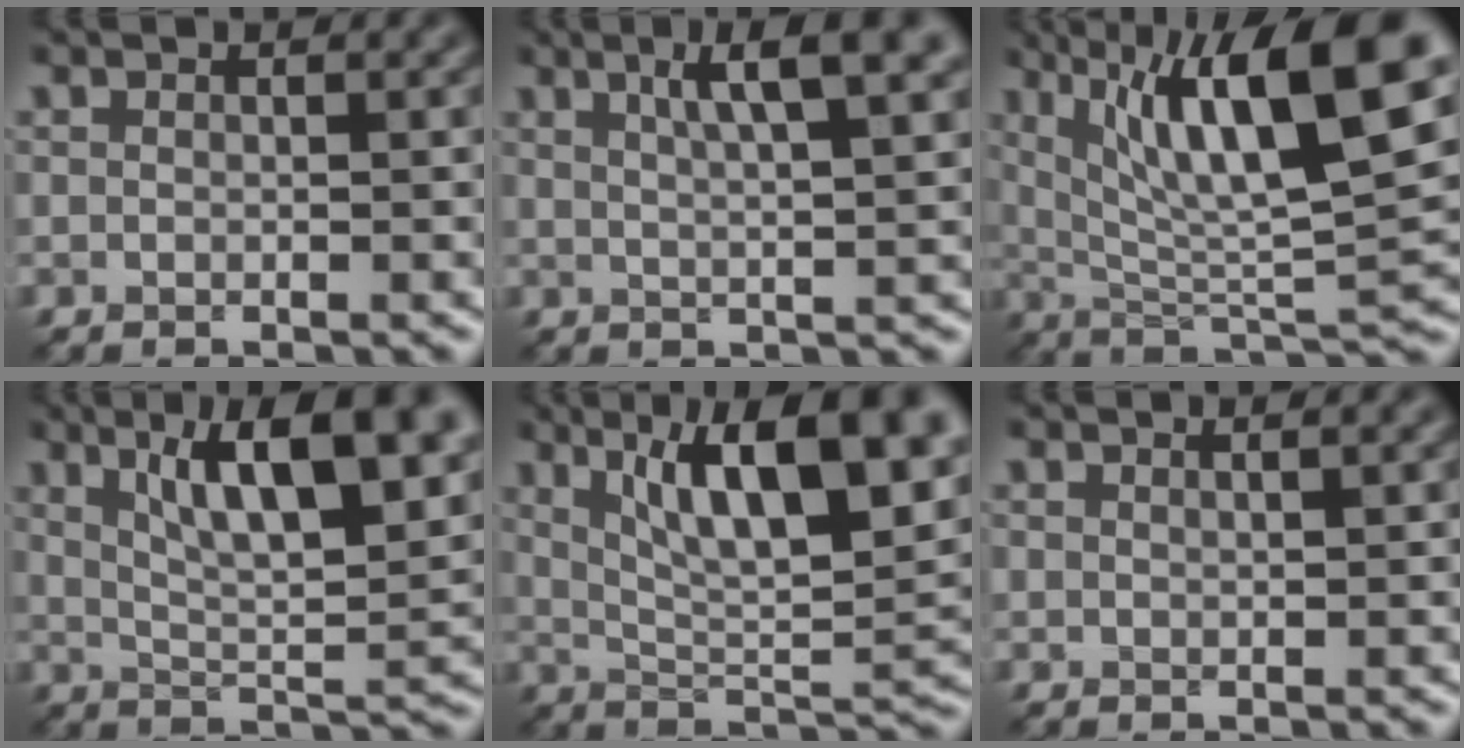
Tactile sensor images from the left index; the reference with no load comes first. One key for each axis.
{"total": 6.4, "fx": 3.2, "fy": 1.5, "fz": 5.3, "tx": -0.064, "ty": 0.012, "tz": 0.046}
{"total": 13.1, "fx": 5.2, "fy": 3.4, "fz": 11.6, "tx": -0.188, "ty": 0.005, "tz": 0.089}
{"total": 11.8, "fx": 5.3, "fy": 3.9, "fz": 9.8, "tx": -0.134, "ty": 0.009, "tz": 0.083}
{"total": 13.0, "fx": 5.7, "fy": 4.5, "fz": 10.8, "tx": -0.149, "ty": 0.006, "tz": 0.093}
{"total": 0.7, "fx": 0.6, "fy": 0.1, "fz": 0.4, "tx": -0.005, "ty": 0.002, "tz": 0.009}